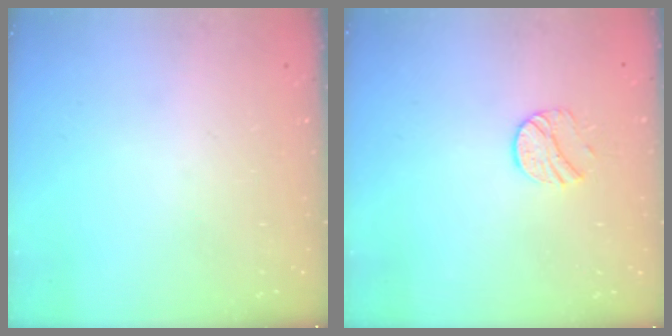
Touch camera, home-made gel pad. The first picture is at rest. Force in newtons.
{"total": 8.4, "press": 8.4, "slide": 0.6}